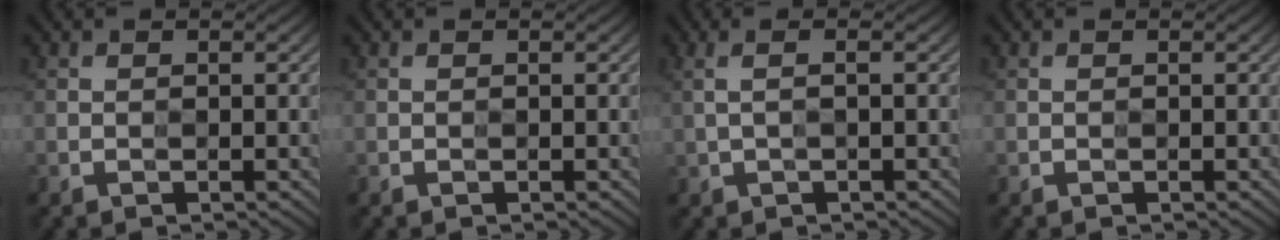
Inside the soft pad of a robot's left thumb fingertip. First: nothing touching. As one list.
[{"total": 0.0}, {"total": 2.2, "force": [0.2, 0.5, 2.1], "torque": [-0.039, 0.007, 0.000]}, {"total": 0.0}]